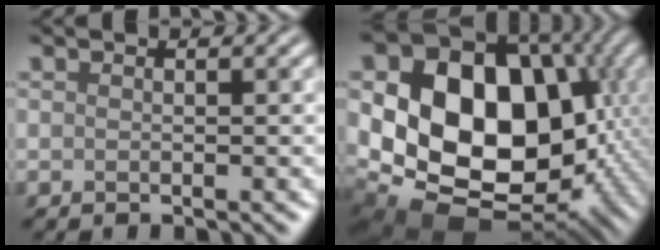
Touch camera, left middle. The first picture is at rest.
{"total": 19.2, "force": [0.3, 14.6, 12.5], "torque": [-0.212, -0.022, 0.018]}